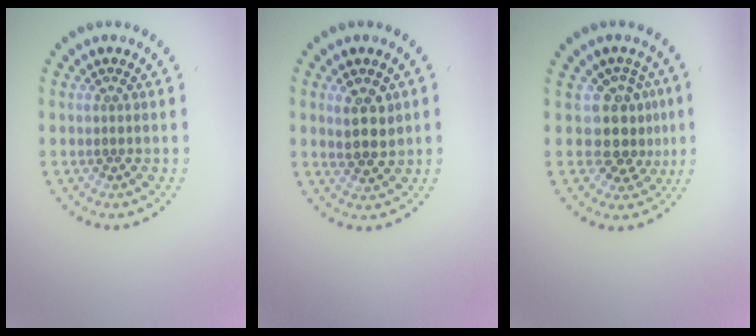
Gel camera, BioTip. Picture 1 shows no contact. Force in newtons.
{"total": 2.8, "press": 2.7, "slide": 0.9}
{"total": 3.5, "press": 2.7, "slide": 2.3}